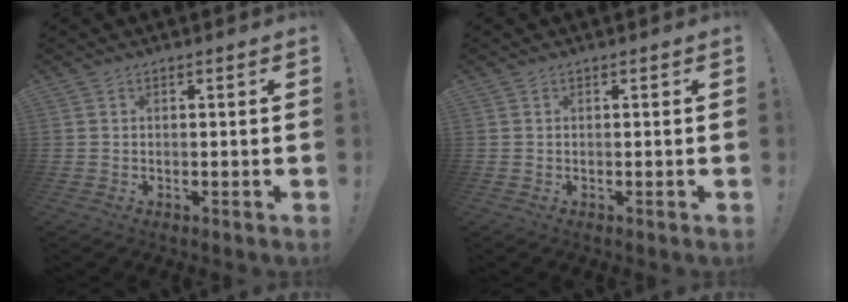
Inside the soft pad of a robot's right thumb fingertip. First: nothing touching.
{"total": 0.0}